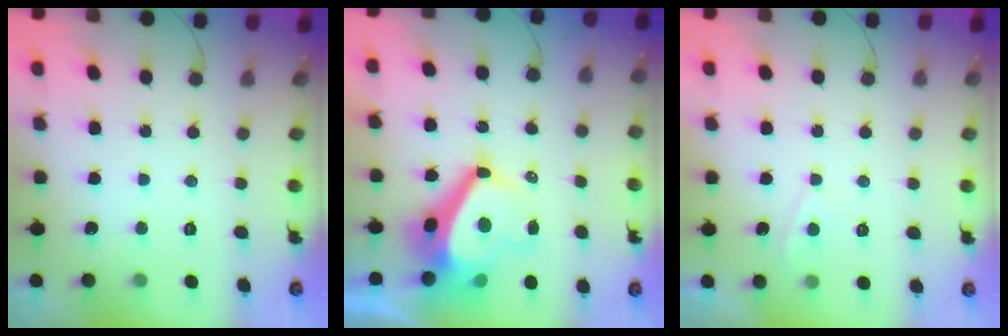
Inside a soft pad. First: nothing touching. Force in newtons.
{"total": 12.4, "press": 12.4, "slide": 1.3}
{"total": 2.3, "press": 2.3, "slide": 0.2}